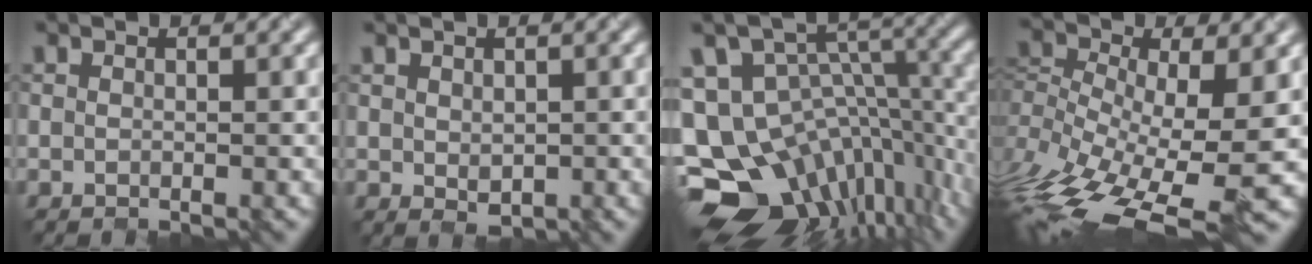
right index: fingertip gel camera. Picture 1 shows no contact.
{"total": 1.7, "force": [0.2, 1.2, 1.2], "torque": [-0.025, -0.009, 0.009]}
{"total": 14.0, "force": [-4.7, 9.9, 8.7], "torque": [-0.180, -0.016, -0.066]}
{"total": 11.7, "force": [-4.2, 4.7, 9.8], "torque": [-0.201, -0.019, -0.080]}